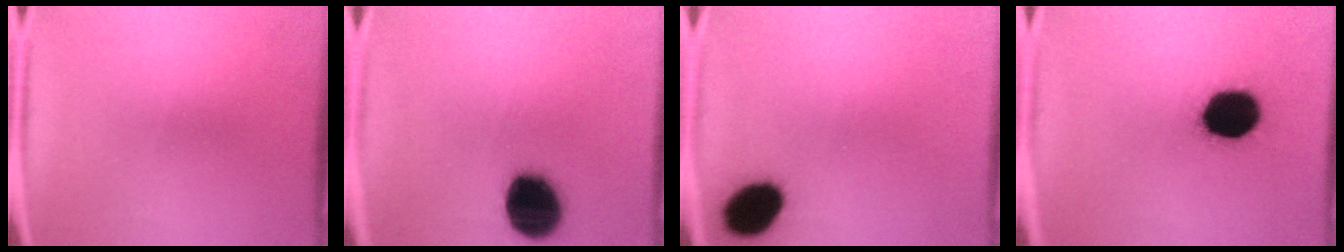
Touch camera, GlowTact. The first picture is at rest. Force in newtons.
{"total": 15.2}
{"total": 11.0}
{"total": 17.1}